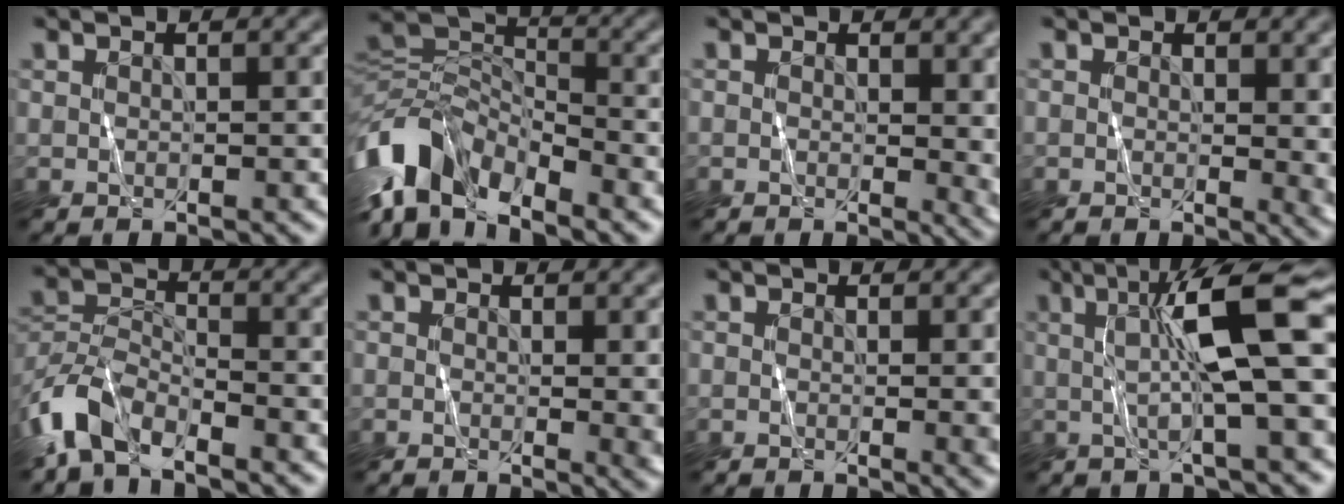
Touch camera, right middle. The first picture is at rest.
{"total": 8.7, "force": [-5.4, 4.4, 5.2], "torque": [-0.099, -0.001, -0.114]}
{"total": 4.1, "force": [0.4, 2.1, 3.5], "torque": [-0.030, -0.005, 0.007]}
{"total": 3.4, "force": [0.3, 1.5, 3.0], "torque": [-0.025, -0.004, 0.006]}
{"total": 5.1, "force": [-4.1, 2.0, 2.2], "torque": [-0.046, -0.001, -0.093]}
{"total": 2.7, "force": [0.2, 0.8, 2.5], "torque": [-0.024, -0.002, 0.003]}
{"total": 2.1, "force": [0.1, 0.6, 2.0], "torque": [-0.015, 0.002, -0.002]}
{"total": 7.9, "force": [1.3, 1.0, 7.7], "torque": [-0.123, 0.007, 0.019]}